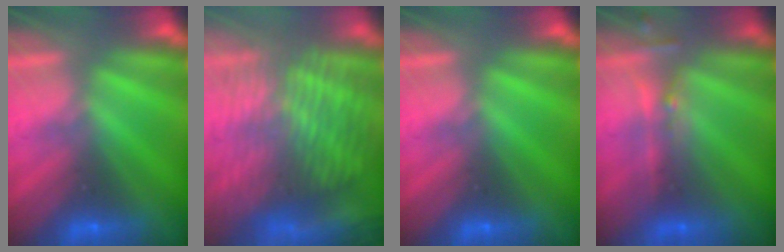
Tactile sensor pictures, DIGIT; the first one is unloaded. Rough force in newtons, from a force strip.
{"total": 8.9}
{"total": 0.0}
{"total": 2.4}